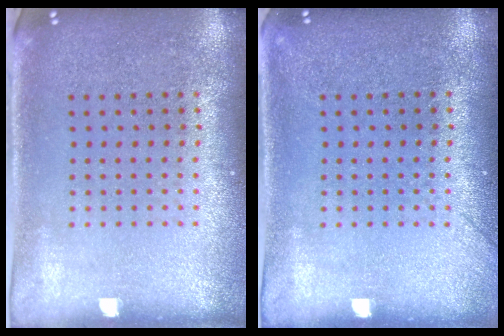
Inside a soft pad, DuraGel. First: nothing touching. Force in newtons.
{"total": 1.0, "press": 0.9, "slide": 0.3}